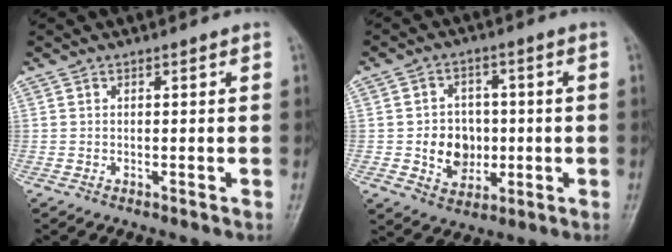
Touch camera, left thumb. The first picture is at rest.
{"total": 8.9, "force": [-0.8, 7.4, 4.8], "torque": [-0.038, 0.007, -0.009]}